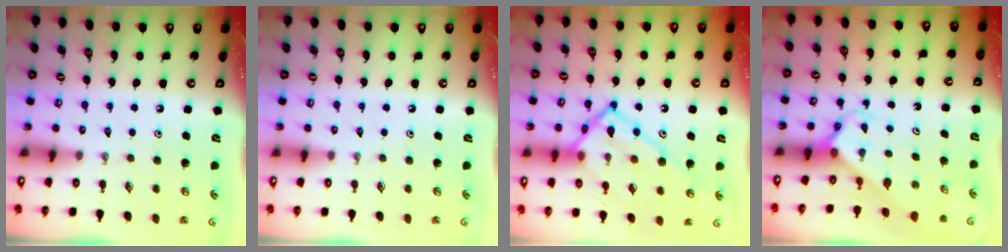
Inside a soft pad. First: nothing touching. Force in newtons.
{"total": 0.0}
{"total": 19.1, "press": 19.0, "slide": 1.9}
{"total": 2.4, "press": 2.4, "slide": 0.2}